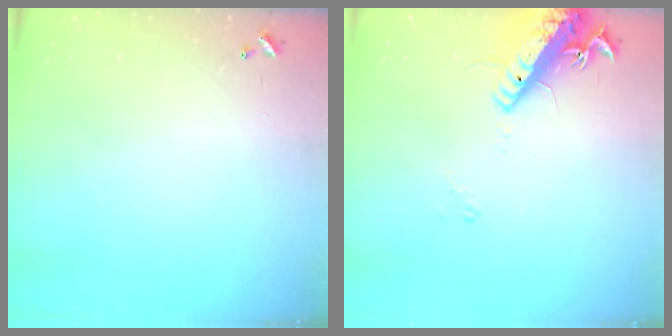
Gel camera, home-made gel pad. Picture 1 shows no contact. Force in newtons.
{"total": 15.7, "press": 15.3, "slide": 3.5}